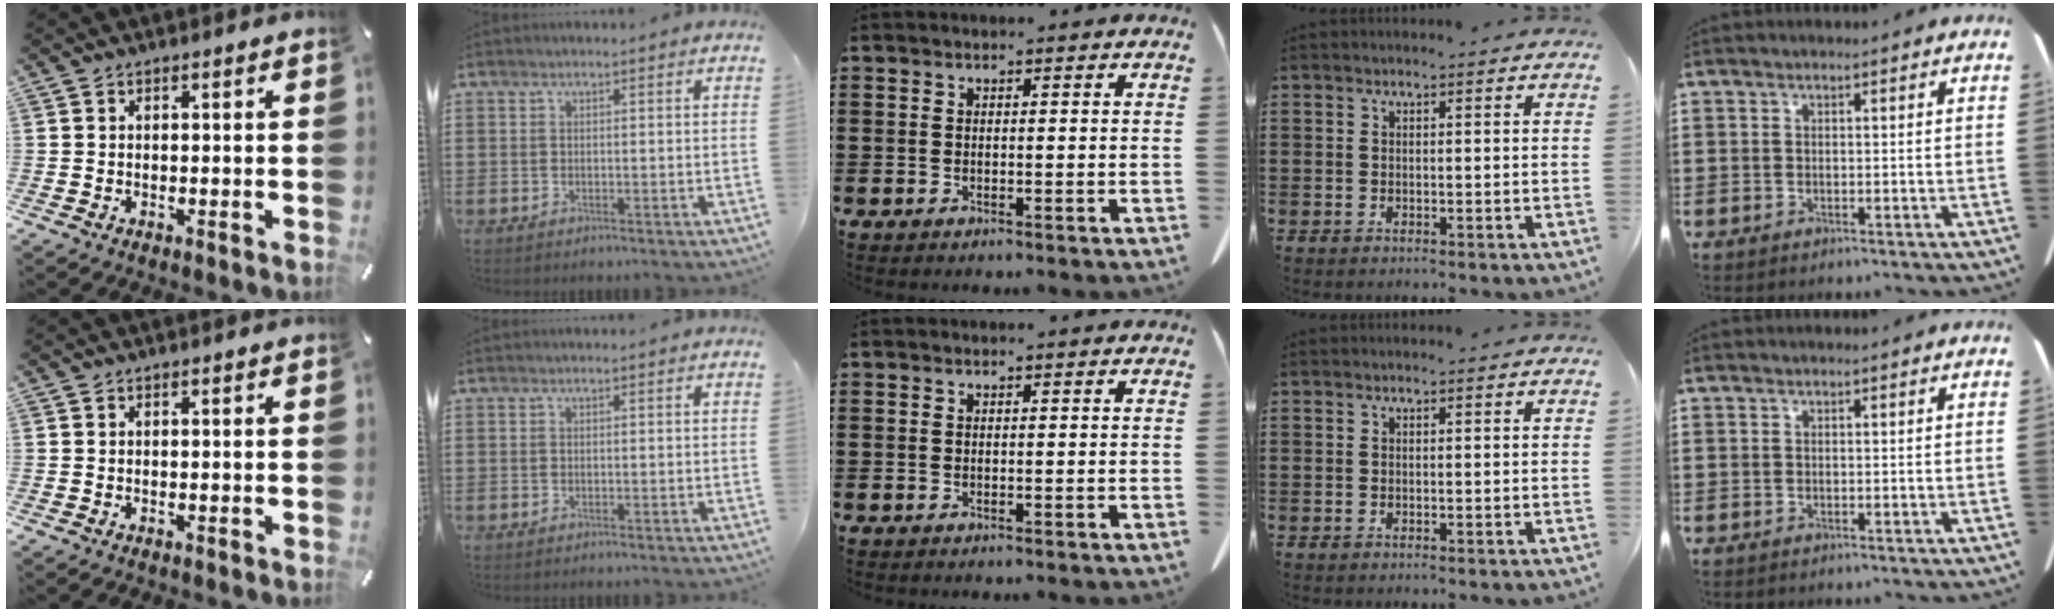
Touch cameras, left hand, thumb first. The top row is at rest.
{}